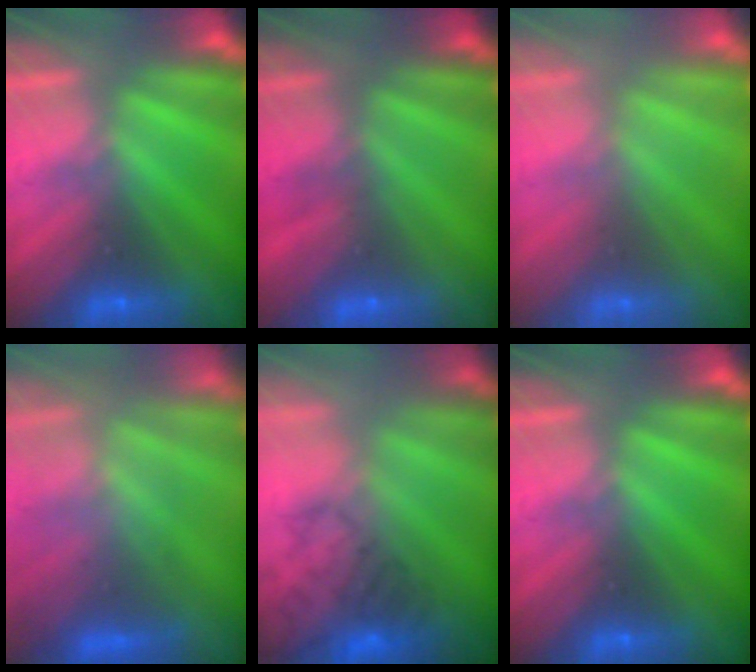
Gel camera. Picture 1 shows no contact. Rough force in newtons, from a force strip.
{"total": 1.9}
{"total": 2.7}
{"total": 2.9}
{"total": 4.3}
{"total": 0.0}